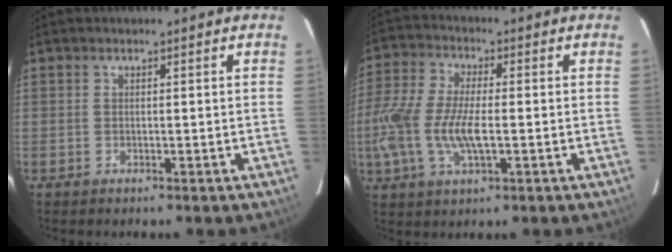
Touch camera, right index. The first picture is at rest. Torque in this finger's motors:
{"motor_torque": [1.08, -0.67, 0.76, 0.21]}